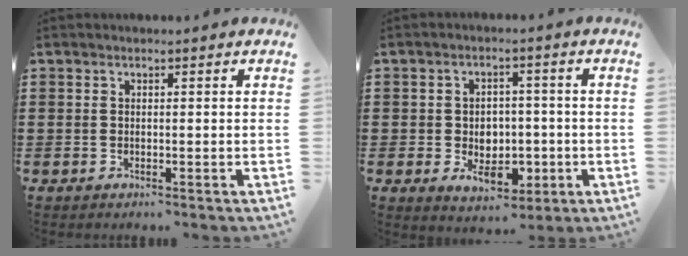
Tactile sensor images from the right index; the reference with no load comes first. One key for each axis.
{"total": 5.4, "fx": -1.1, "fy": 4.5, "fz": 2.7, "tx": -0.034, "ty": 0.005, "tz": -0.022}